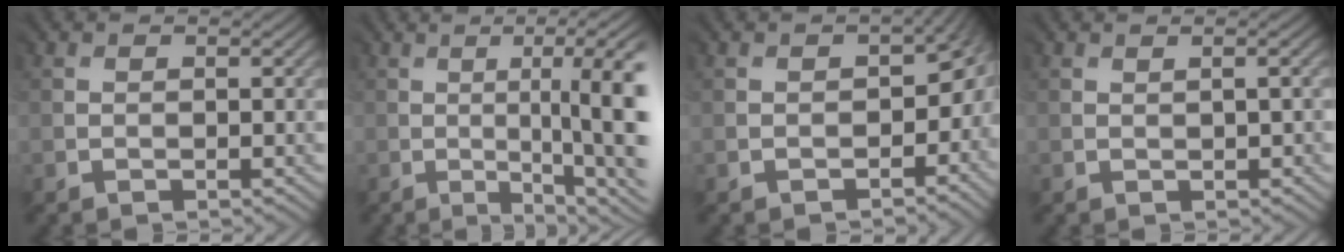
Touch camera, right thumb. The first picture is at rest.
{"total": 13.2, "force": [-0.9, 3.6, 12.7], "torque": [-0.138, 0.010, 0.000]}
{"total": 4.3, "force": [-1.8, 2.8, 2.7], "torque": [-0.020, -0.011, -0.016]}
{"total": 0.7, "force": [0.3, 0.2, 0.6], "torque": [0.000, 0.006, 0.006]}